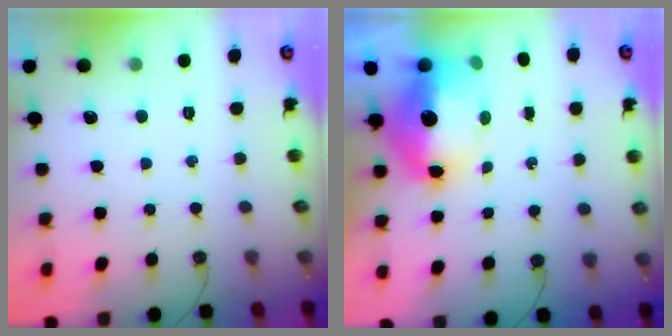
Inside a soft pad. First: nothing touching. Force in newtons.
{"total": 10.9, "press": 10.9, "slide": 1.1}